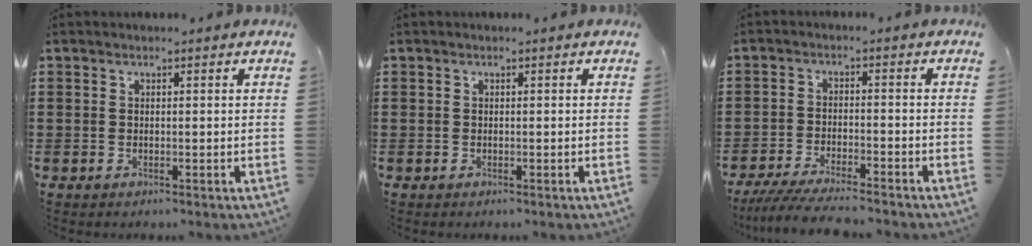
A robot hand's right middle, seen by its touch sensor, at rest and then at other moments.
{"total": 0.0}
{"total": 5.0, "force": [-4.7, 0.2, 1.9], "torque": [-0.043, -0.013, -0.092]}